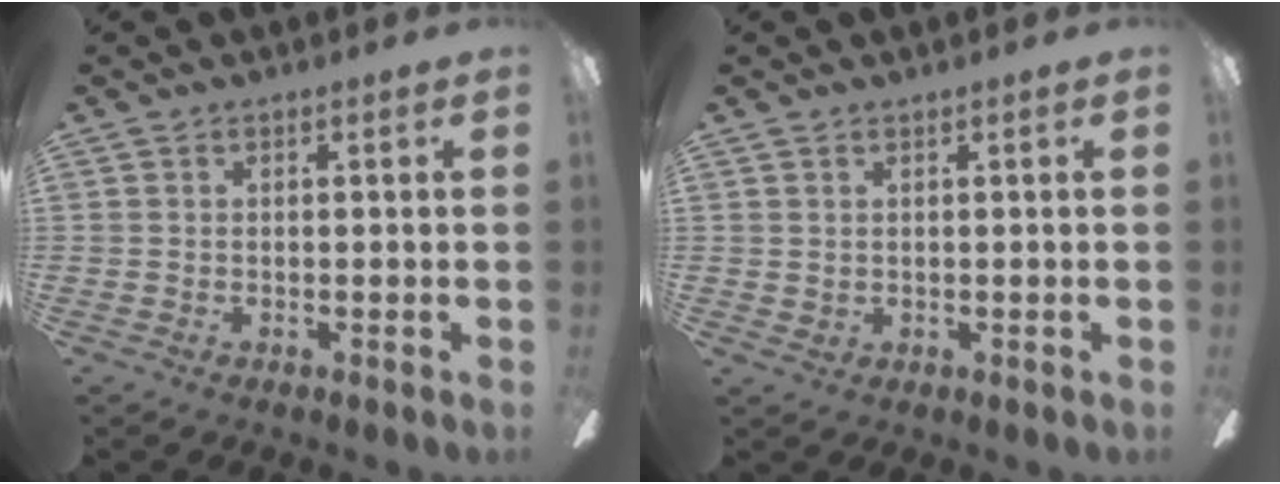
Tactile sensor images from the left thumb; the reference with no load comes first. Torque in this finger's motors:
{"motor_torque": [-0.23, 0.09, -0.08, -0.04, 0.02]}